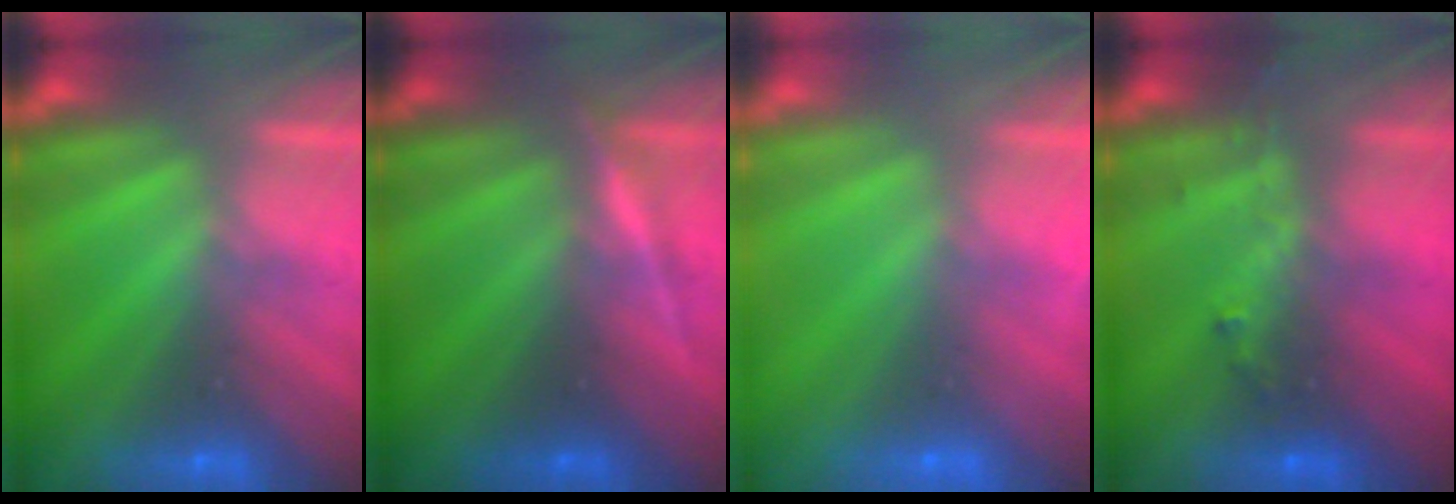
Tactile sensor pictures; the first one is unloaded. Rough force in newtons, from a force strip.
{"total": 3.3}
{"total": 7.6}
{"total": 2.8}